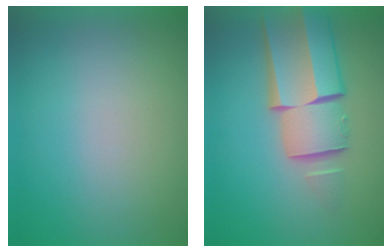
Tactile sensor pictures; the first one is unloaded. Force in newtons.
{"total": 7.3}